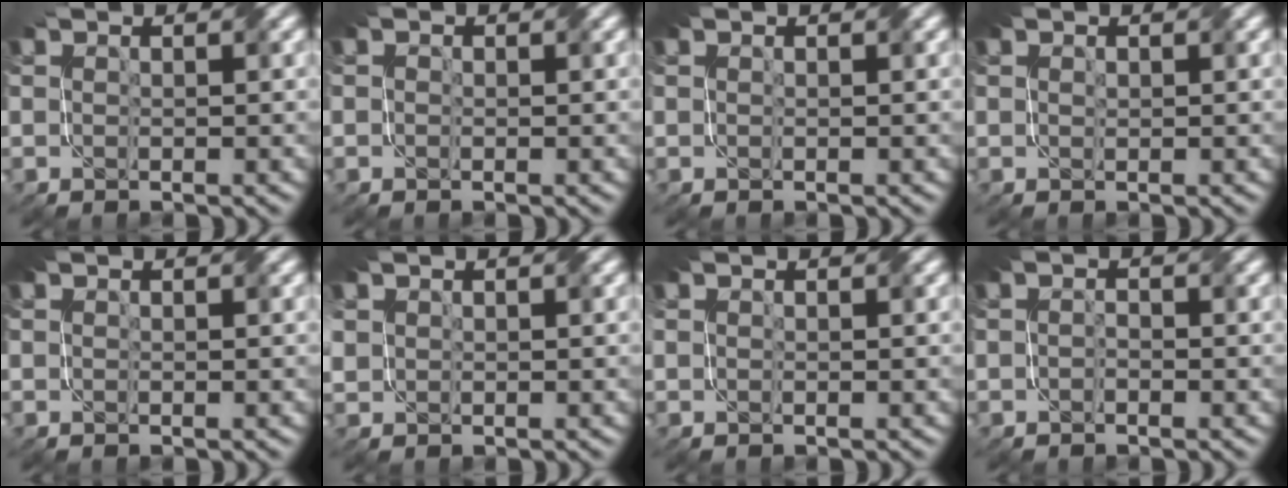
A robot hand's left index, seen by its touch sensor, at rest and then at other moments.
{"total": 0.0}
{"total": 0.7, "force": [-0.2, -0.6, -0.3], "torque": [0.006, 0.001, -0.006]}
{"total": 0.0}
{"total": 0.7, "force": [-0.3, -0.6, -0.3], "torque": [0.006, 0.001, -0.009]}
{"total": 0.7, "force": [0.3, 0.6, 0.2], "torque": [-0.014, 0.006, 0.003]}
{"total": 0.7, "force": [0.2, 0.5, 0.5], "torque": [-0.009, 0.004, 0.004]}
{"total": 0.6, "force": [-0.5, 0.1, 0.2], "torque": [-0.006, -0.001, -0.016]}